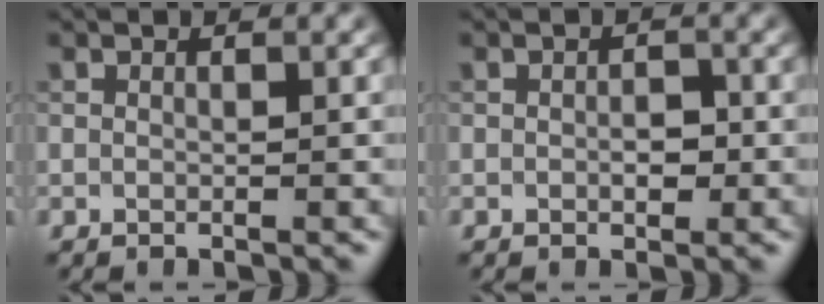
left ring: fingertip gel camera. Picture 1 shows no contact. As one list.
[{"total": 1.4, "force": [-0.2, 0.9, 1.1], "torque": [-0.015, 0.001, -0.005]}]